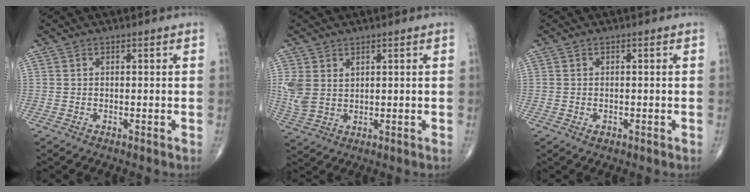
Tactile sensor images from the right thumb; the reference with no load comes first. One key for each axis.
{"total": 5.4, "fx": 1.9, "fy": 3.8, "fz": 3.4, "tx": -0.079, "ty": -0.006, "tz": 0.048}
{"total": 1.1, "fx": -0.4, "fy": 0.8, "fz": 0.7, "tx": -0.007, "ty": 0.003, "tz": -0.003}